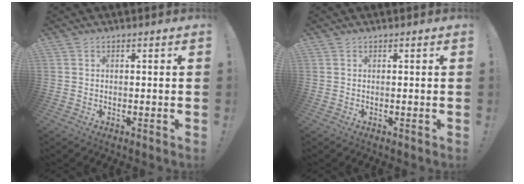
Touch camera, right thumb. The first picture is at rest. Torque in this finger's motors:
{"motor_torque": [-0.07, 0.15, -0.22, -0.03, -0.01]}